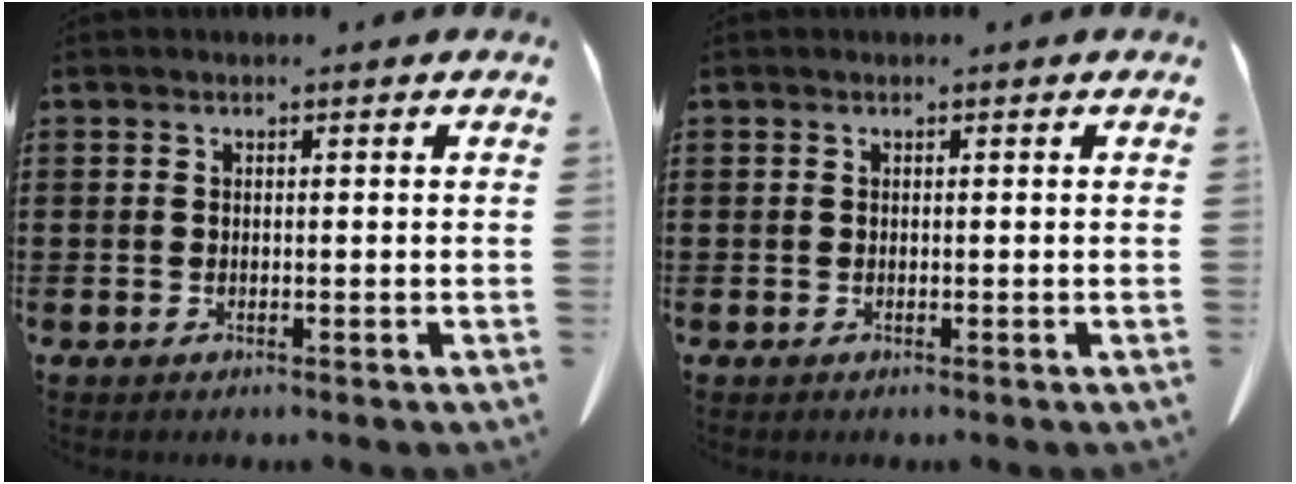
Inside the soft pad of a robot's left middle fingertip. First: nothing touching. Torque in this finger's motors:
{"motor_torque": [0.00, 0.00, 0.00, 0.01]}